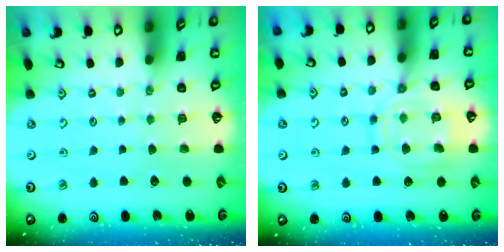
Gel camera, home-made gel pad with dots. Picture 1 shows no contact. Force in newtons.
{"total": 13.1, "press": 13.0, "slide": 1.2}